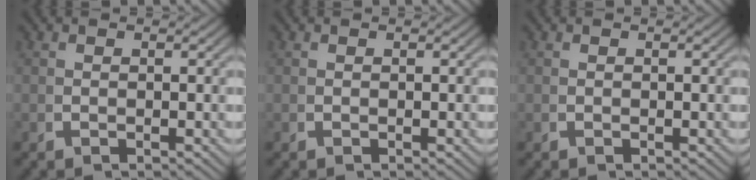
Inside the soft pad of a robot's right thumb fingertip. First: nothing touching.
{"total": 0.0}
{"total": 0.0}